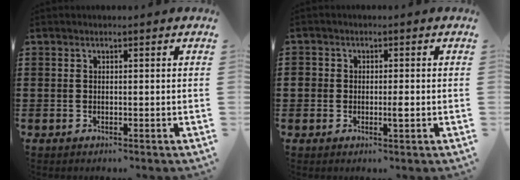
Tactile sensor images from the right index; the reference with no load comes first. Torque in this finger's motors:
{"motor_torque": [0.21, 0.26, 0.22, 0.07]}